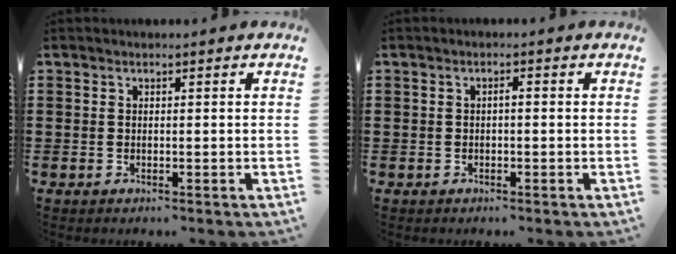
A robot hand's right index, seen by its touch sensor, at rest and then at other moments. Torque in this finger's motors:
{"motor_torque": [0.26, 0.27, 0.01, 0.02]}